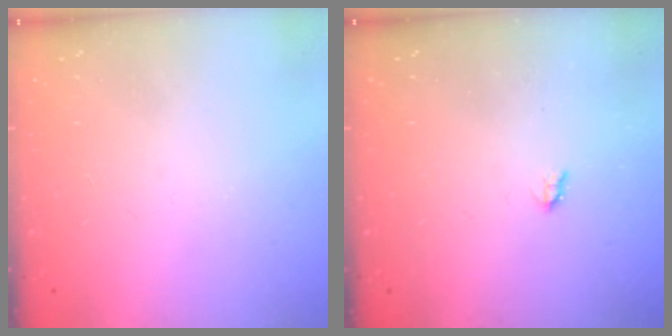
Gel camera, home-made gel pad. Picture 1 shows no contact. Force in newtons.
{"total": 1.7, "press": 1.6, "slide": 0.3}